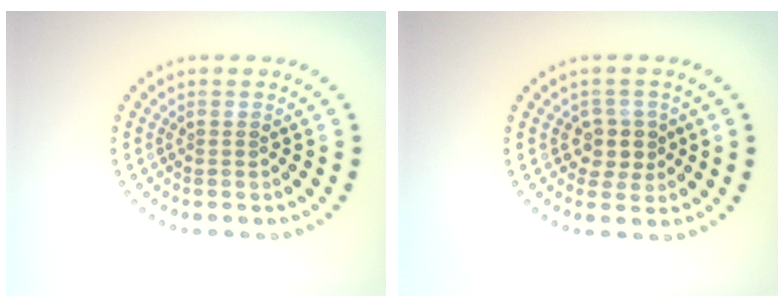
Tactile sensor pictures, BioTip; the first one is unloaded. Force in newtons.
{"total": 2.6, "press": 2.3, "slide": 1.3}